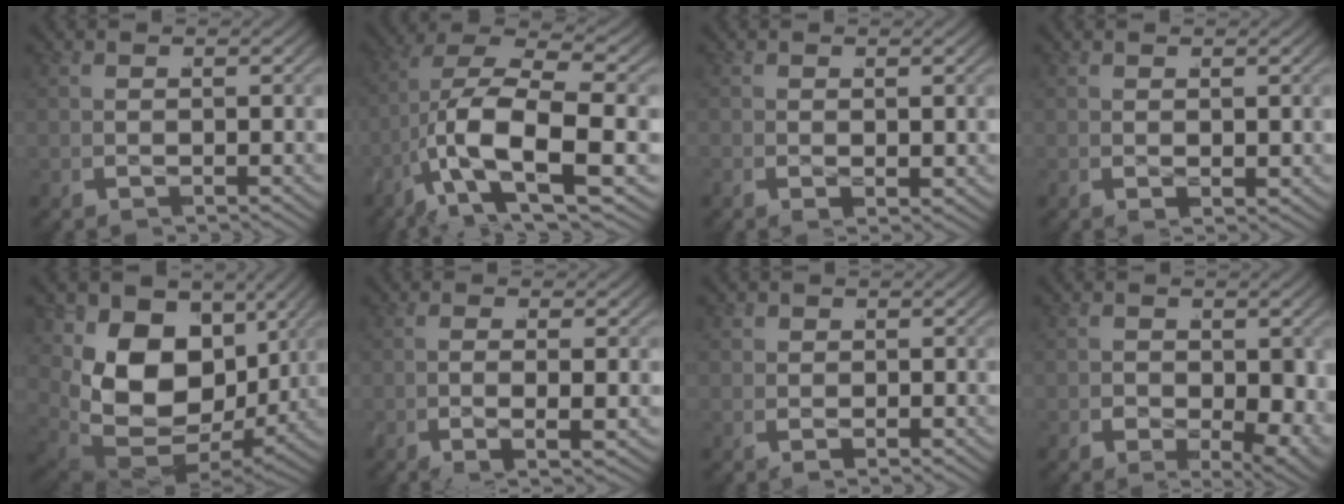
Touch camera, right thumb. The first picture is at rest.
{"total": 12.3, "force": [-1.6, 7.1, 9.9], "torque": [-0.239, -0.042, -0.010]}
{"total": 0.7, "force": [-0.1, 0.6, 0.4], "torque": [-0.012, -0.009, 0.001]}
{"total": 0.6, "force": [0.2, 0.3, 0.4], "torque": [-0.007, -0.006, 0.006]}
{"total": 19.7, "force": [-0.6, 14.4, 13.5], "torque": [-0.285, -0.061, 0.016]}
{"total": 2.6, "force": [-0.7, 0.8, 2.4], "torque": [-0.053, -0.003, -0.017]}
{"total": 1.0, "force": [0.4, 0.8, 0.3], "torque": [-0.005, -0.007, 0.010]}
{"total": 5.8, "force": [-1.0, 3.6, 4.4], "torque": [-0.078, -0.037, 0.003]}